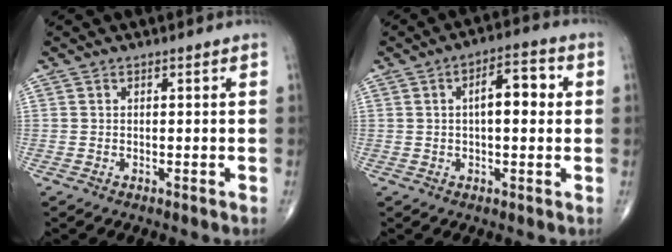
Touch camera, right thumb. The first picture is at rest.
{"total": 7.9, "force": [1.2, 3.4, 7.0], "torque": [-0.094, 0.018, 0.012]}